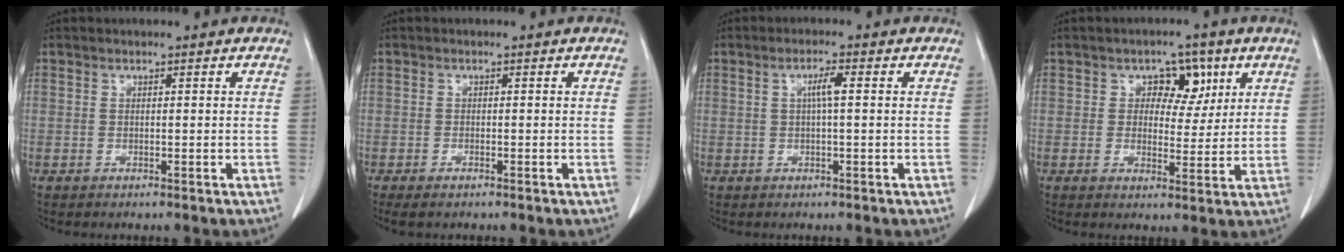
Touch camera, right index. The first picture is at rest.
{"total": 1.9, "force": [-1.4, 0.5, 1.1], "torque": [-0.018, -0.005, -0.020]}
{"total": 2.6, "force": [0.4, 0.2, 2.6], "torque": [-0.048, 0.003, 0.007]}
{"total": 5.5, "force": [2.2, 3.7, 3.5], "torque": [-0.037, 0.009, 0.032]}